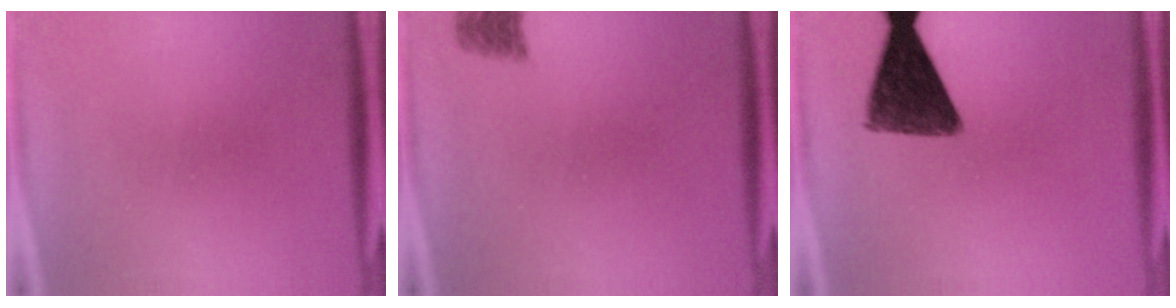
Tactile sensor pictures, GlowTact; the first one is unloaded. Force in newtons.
{"total": 2.7}
{"total": 11.4}